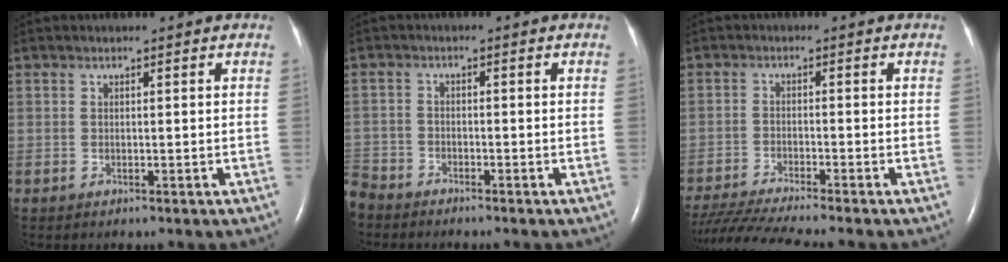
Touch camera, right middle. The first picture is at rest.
{"total": 4.2, "force": [-4.0, 1.3, 0.2], "torque": [0.003, -0.007, -0.083]}
{"total": 10.1, "force": [-9.0, -1.7, 4.2], "torque": [-0.068, -0.028, -0.153]}